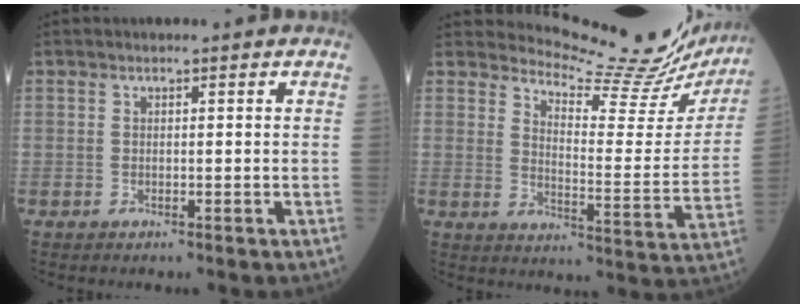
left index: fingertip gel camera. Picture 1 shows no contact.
{"total": 16.4, "force": [16.3, 1.5, 1.7], "torque": [-0.019, -0.101, 0.184]}